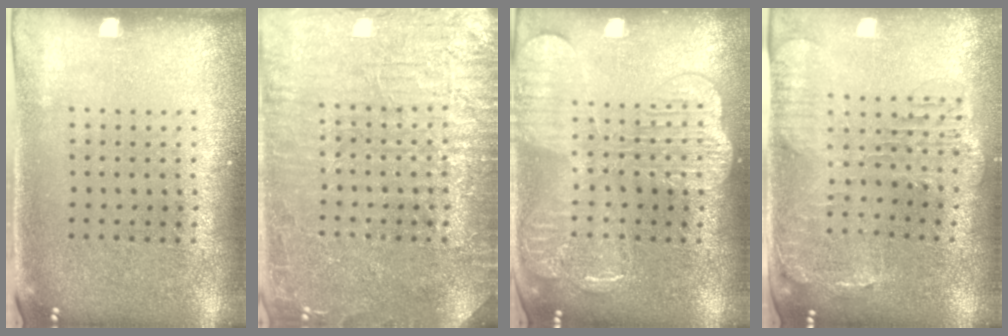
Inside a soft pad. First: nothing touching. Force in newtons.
{"total": 7.0, "press": 6.9, "slide": 1.0}
{"total": 3.9, "press": 3.9, "slide": 0.5}
{"total": 1.4, "press": 1.4, "slide": 0.4}